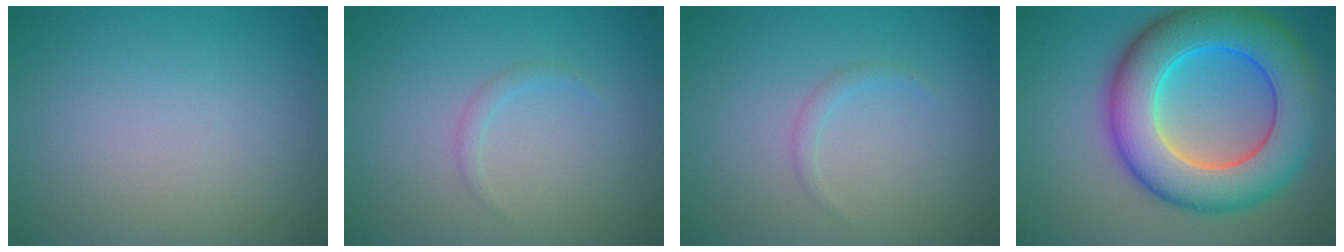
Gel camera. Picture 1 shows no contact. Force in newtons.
{"total": 0.9, "press": 0.9, "slide": 0.0}
{"total": 0.9, "press": 0.9, "slide": 0.0}
{"total": 11.8, "press": 11.8, "slide": 0.4}